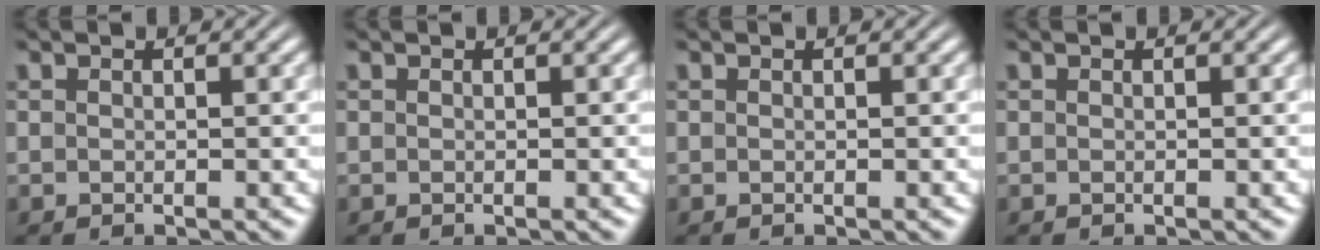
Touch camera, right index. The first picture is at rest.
{"total": 0.0}
{"total": 0.0}
{"total": 0.0}